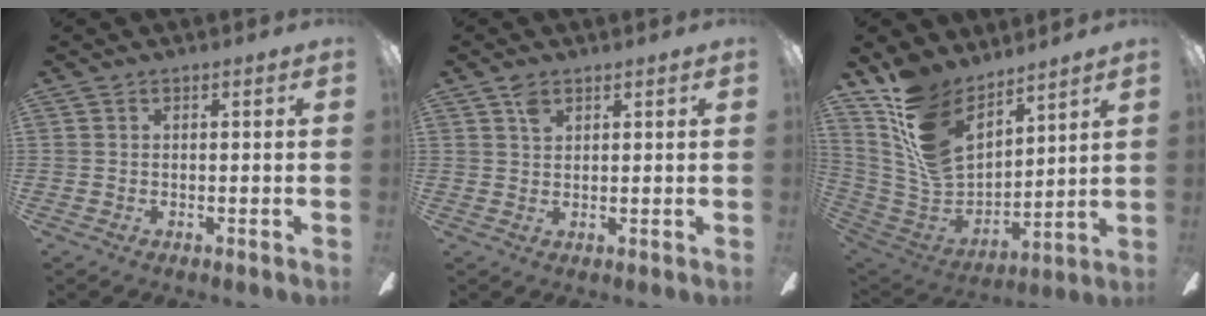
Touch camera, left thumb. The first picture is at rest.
{"total": 2.5, "force": [1.7, 1.4, 1.2], "torque": [-0.021, -0.003, 0.030]}
{"total": 16.2, "force": [10.7, 8.8, 8.4], "torque": [-0.197, -0.070, 0.207]}